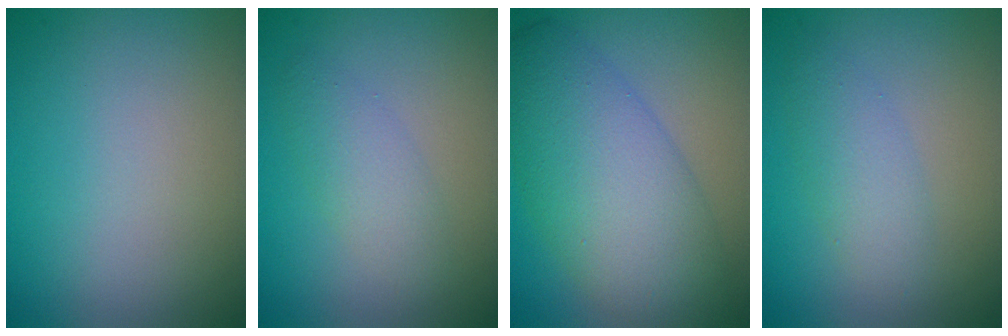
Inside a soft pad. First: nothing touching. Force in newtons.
{"total": 2.3, "press": 2.3, "slide": 0.2}
{"total": 8.4, "press": 8.4, "slide": 0.2}
{"total": 2.5, "press": 2.5, "slide": 0.1}